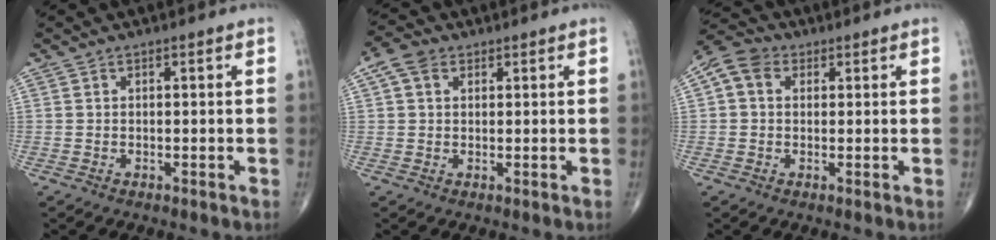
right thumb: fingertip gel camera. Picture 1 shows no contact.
{"total": 4.1, "force": [1.7, 2.9, 2.4], "torque": [-0.042, 0.011, 0.033]}
{"total": 5.9, "force": [1.5, 4.6, 3.3], "torque": [-0.059, 0.017, 0.018]}